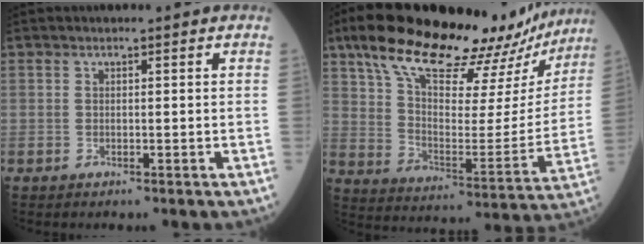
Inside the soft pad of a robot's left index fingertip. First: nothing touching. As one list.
[{"total": 29.2, "force": [23.3, 7.7, 15.8], "torque": [-0.254, 0.013, 0.325]}]